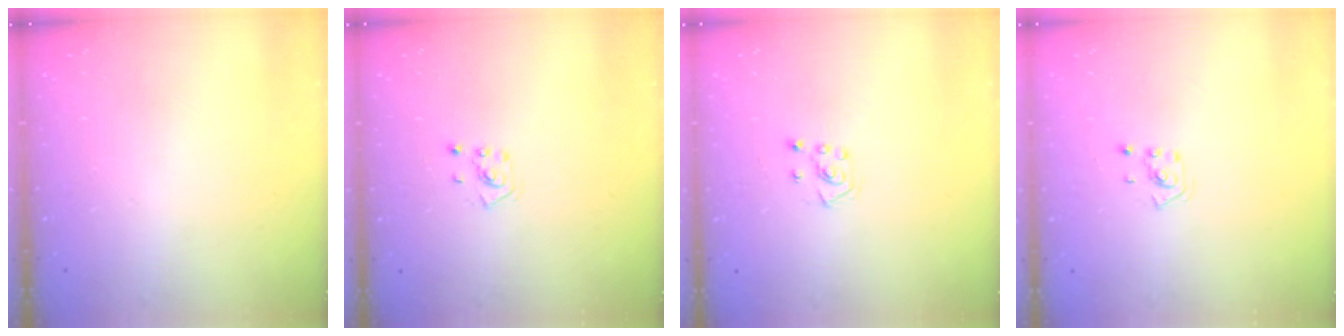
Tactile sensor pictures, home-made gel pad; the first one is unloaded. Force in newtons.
{"total": 2.2, "press": 2.2, "slide": 0.3}
{"total": 5.3, "press": 5.3, "slide": 0.5}
{"total": 2.0, "press": 2.0, "slide": 0.6}